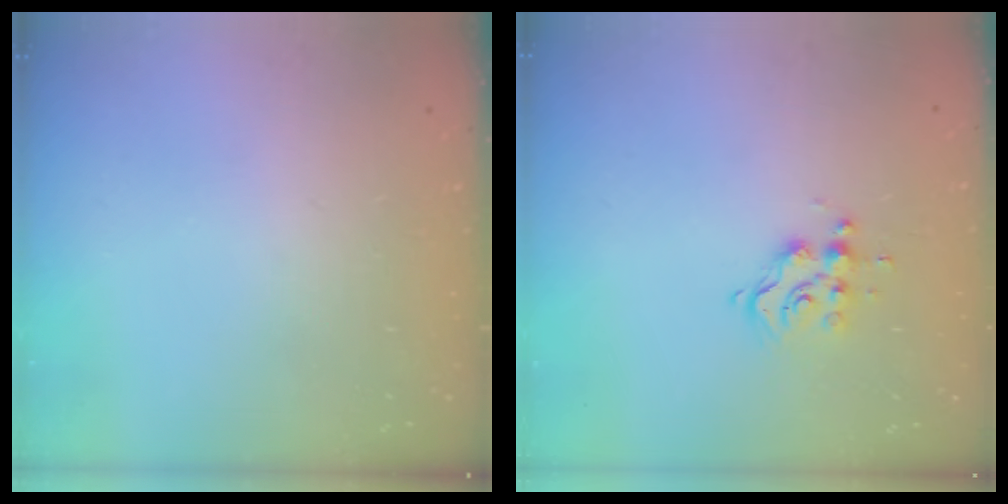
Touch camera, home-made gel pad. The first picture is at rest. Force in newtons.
{"total": 8.4, "press": 8.4, "slide": 0.7}